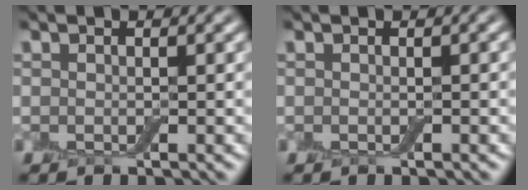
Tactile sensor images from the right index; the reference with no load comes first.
{"total": 0.0}